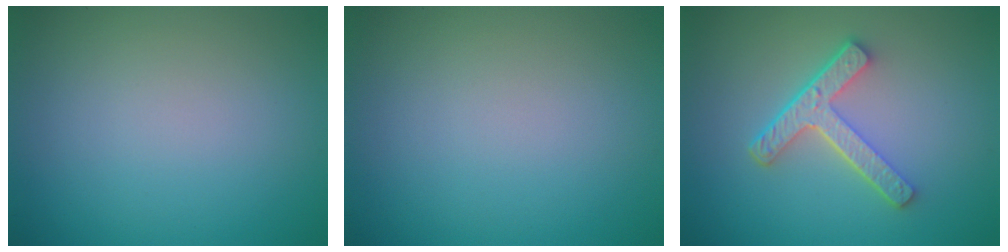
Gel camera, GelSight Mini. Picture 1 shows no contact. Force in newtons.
{"total": 0.0}
{"total": 4.3, "press": 3.2, "slide": 2.9}